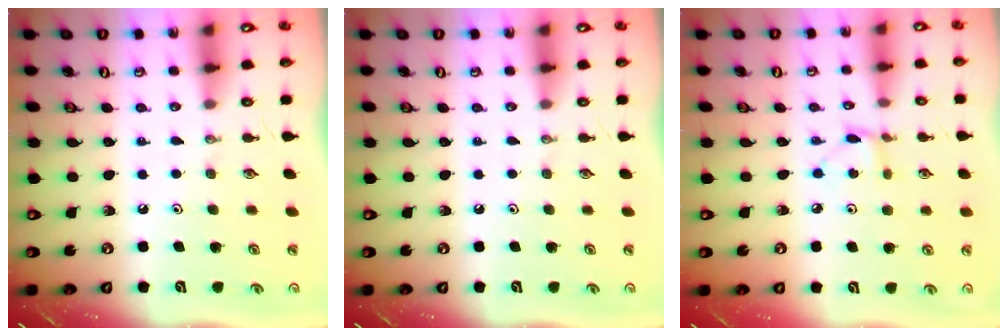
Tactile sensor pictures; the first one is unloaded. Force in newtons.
{"total": 0.0}
{"total": 3.5, "press": 3.5, "slide": 0.4}